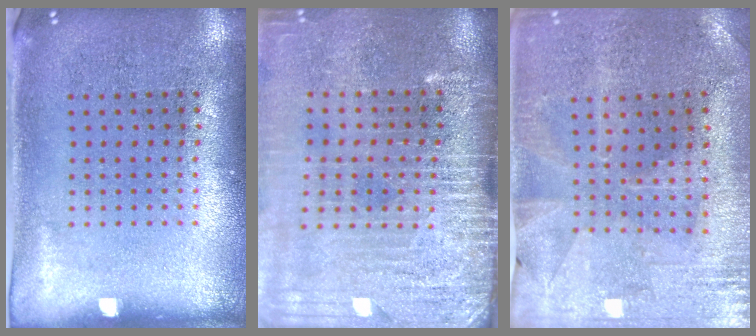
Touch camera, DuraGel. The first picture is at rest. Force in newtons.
{"total": 4.1, "press": 3.5, "slide": 2.0}
{"total": 0.7, "press": 0.6, "slide": 0.3}